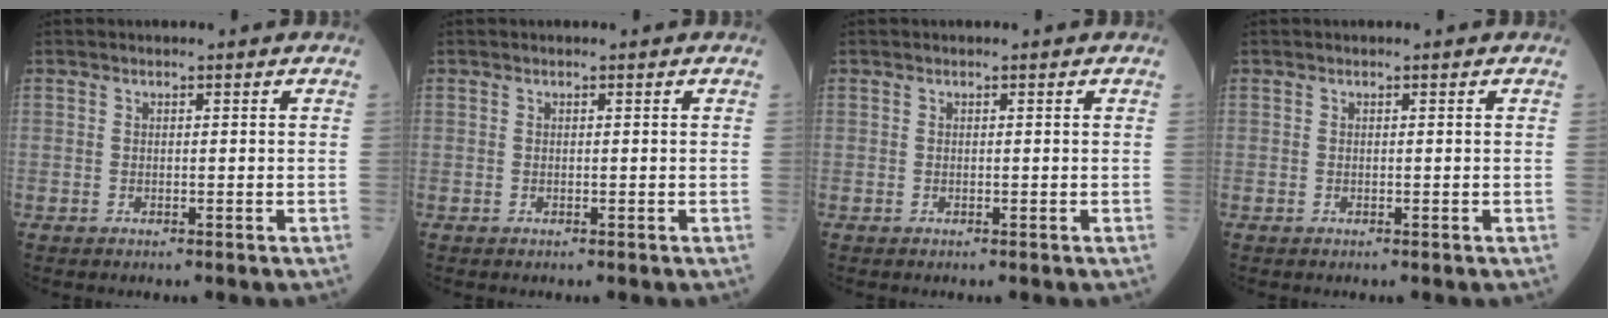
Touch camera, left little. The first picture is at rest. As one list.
[{"total": 0.0}, {"total": 0.0}, {"total": 0.0}]